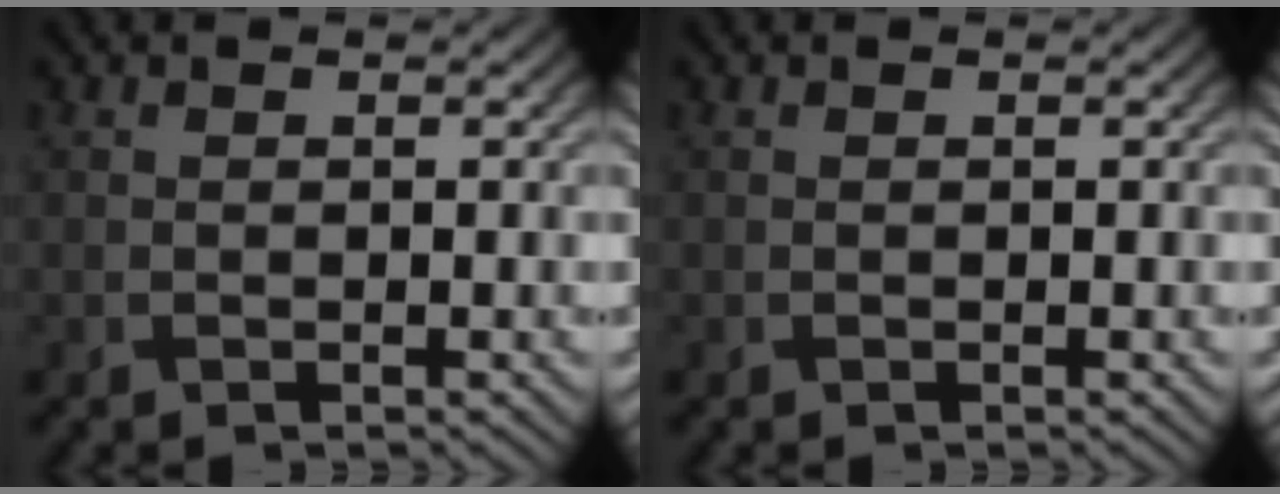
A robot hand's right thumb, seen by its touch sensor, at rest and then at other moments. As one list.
[{"total": 0.0}]